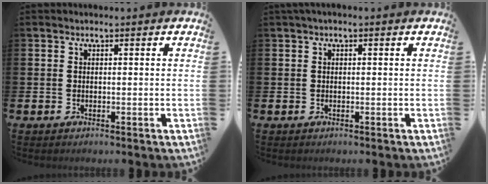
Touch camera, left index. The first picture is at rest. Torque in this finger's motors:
{"motor_torque": [0.29, -0.50, 0.78, 0.21]}